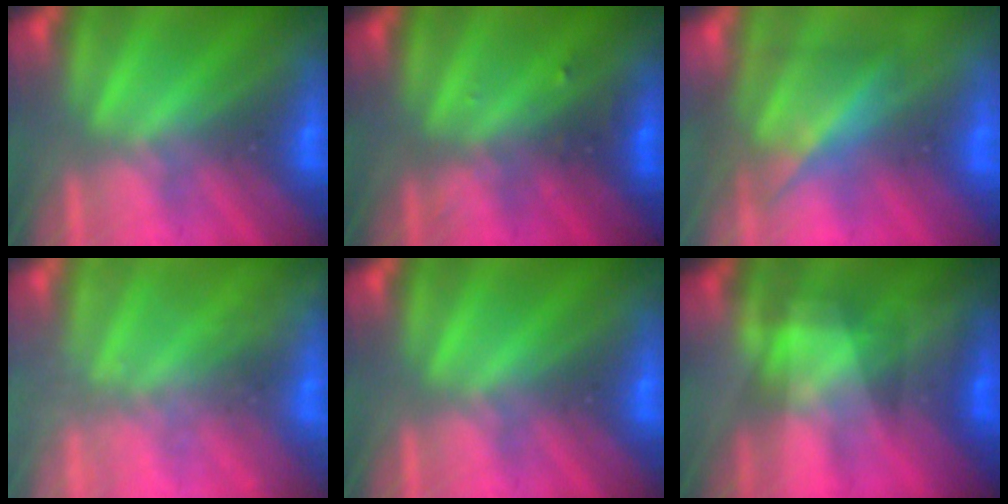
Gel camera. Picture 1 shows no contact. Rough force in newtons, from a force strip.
{"total": 2.4}
{"total": 4.5}
{"total": 2.2}
{"total": 0.0}
{"total": 4.6}